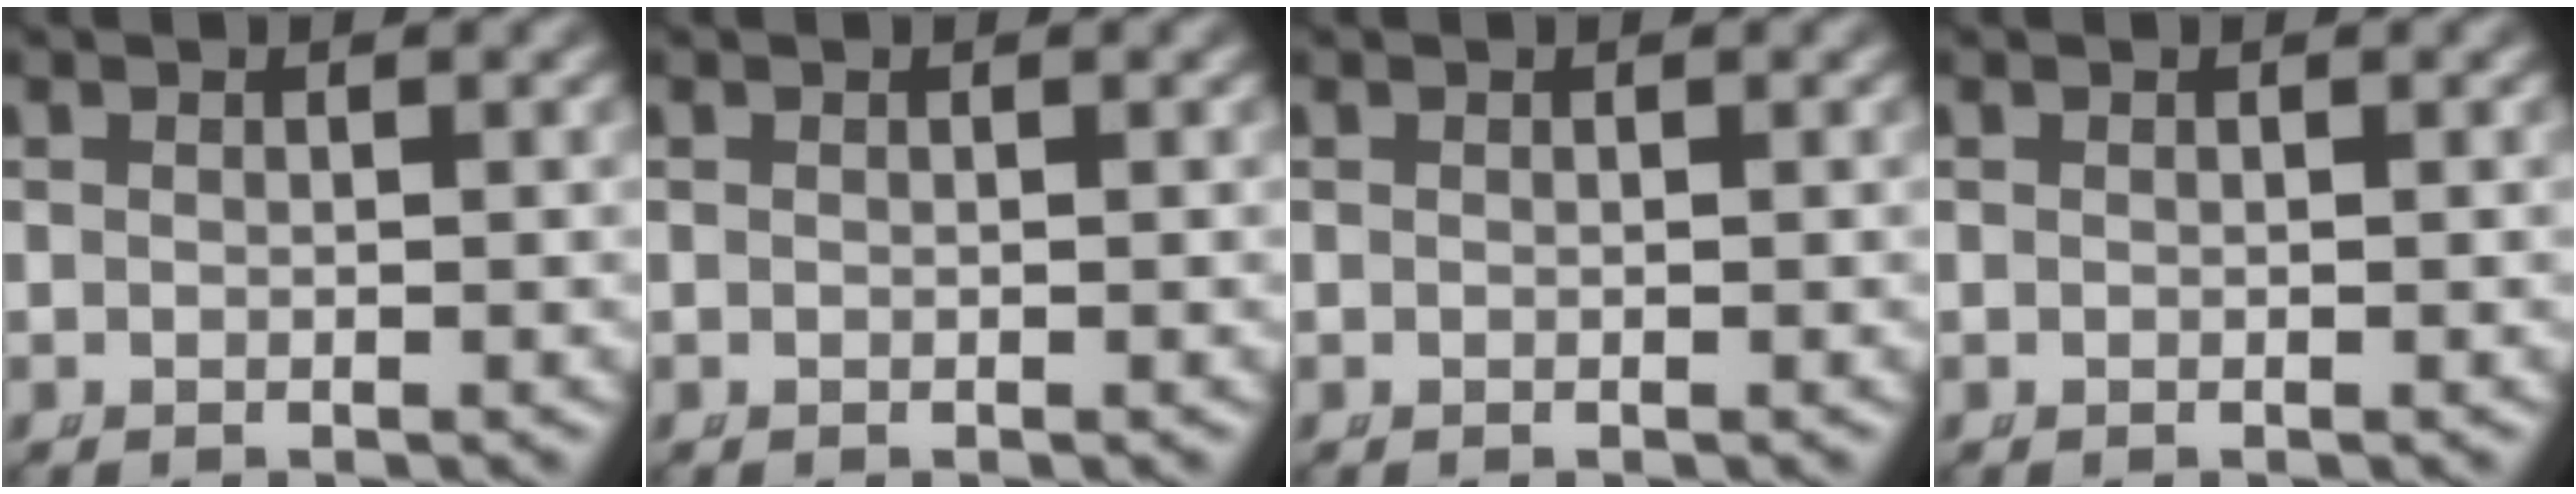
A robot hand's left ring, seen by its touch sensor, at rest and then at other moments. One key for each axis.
{"total": 0.0}
{"total": 0.0}
{"total": 0.0}